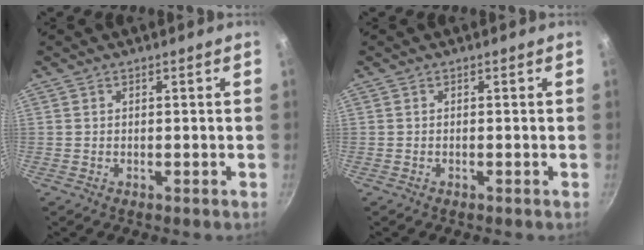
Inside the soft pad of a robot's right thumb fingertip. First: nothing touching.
{"total": 0.0}